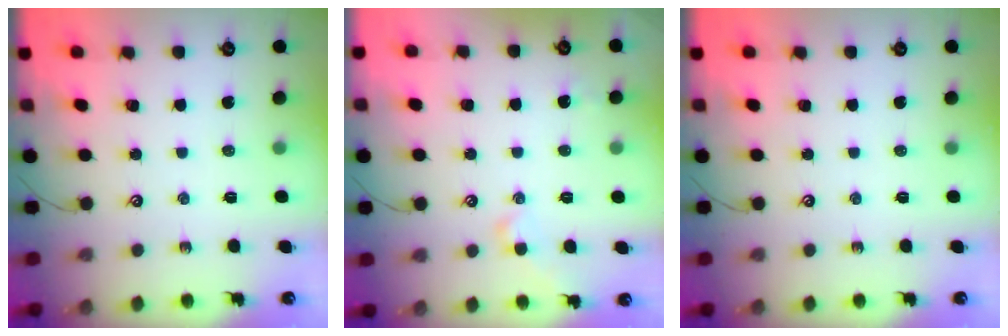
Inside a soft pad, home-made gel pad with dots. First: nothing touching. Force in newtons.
{"total": 2.6, "press": 2.5, "slide": 0.8}
{"total": 0.0}